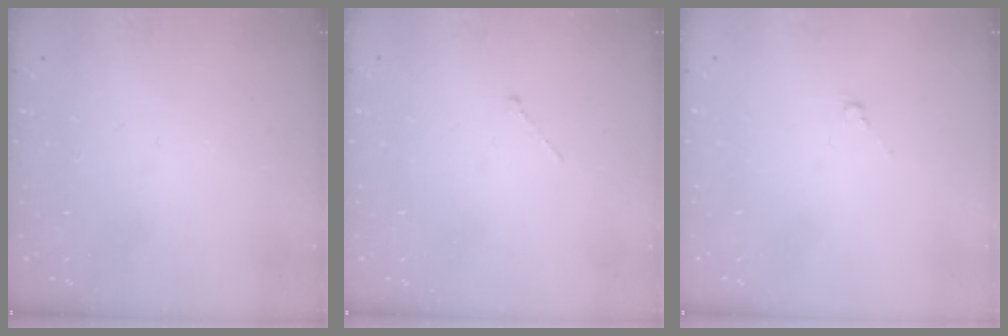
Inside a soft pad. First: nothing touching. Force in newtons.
{"total": 0.0}
{"total": 0.6, "press": 0.4, "slide": 0.4}